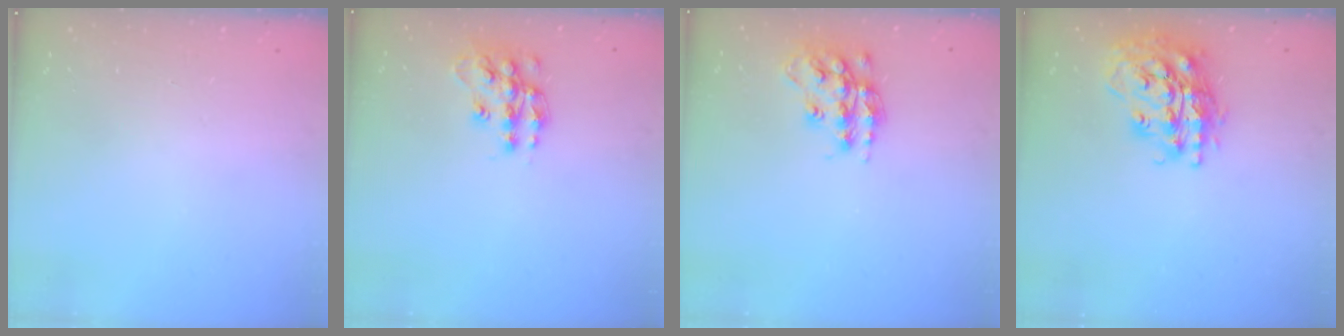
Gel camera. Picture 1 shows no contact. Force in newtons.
{"total": 13.3, "press": 13.3, "slide": 0.9}
{"total": 16.1, "press": 16.1, "slide": 1.0}
{"total": 21.2, "press": 21.1, "slide": 2.1}